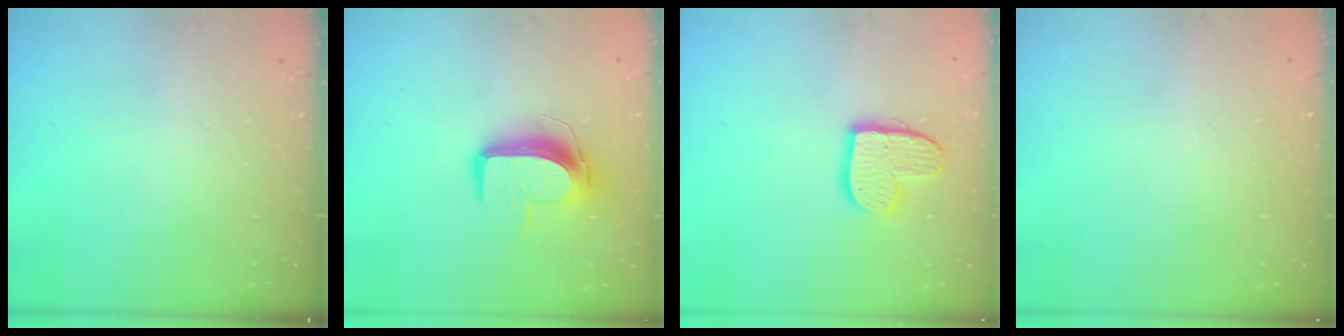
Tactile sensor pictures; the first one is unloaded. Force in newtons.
{"total": 10.6, "press": 10.5, "slide": 1.0}
{"total": 12.2, "press": 12.1, "slide": 1.1}
{"total": 0.0}